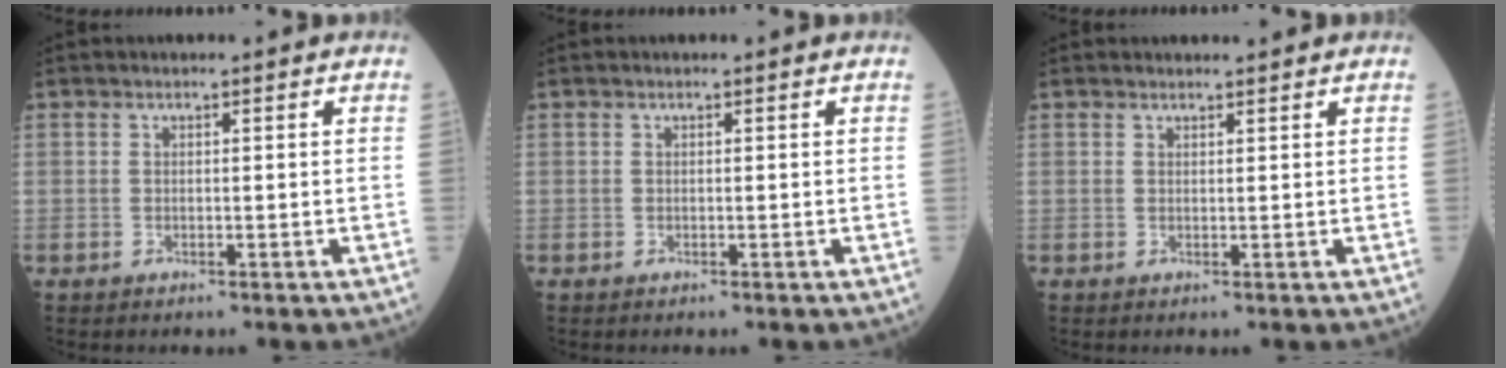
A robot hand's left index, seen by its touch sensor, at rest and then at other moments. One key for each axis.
{"total": 0.0}
{"total": 1.5, "fx": 1.4, "fy": 0.2, "fz": 0.2, "tx": -0.007, "ty": 0.009, "tz": 0.025}